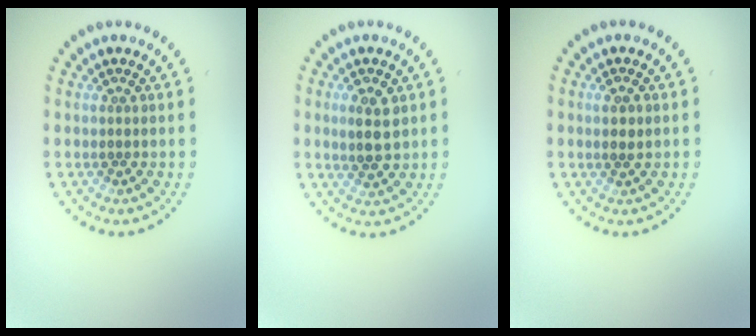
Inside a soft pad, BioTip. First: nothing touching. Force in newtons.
{"total": 2.8, "press": 2.8, "slide": 0.4}
{"total": 0.9, "press": 0.8, "slide": 0.2}